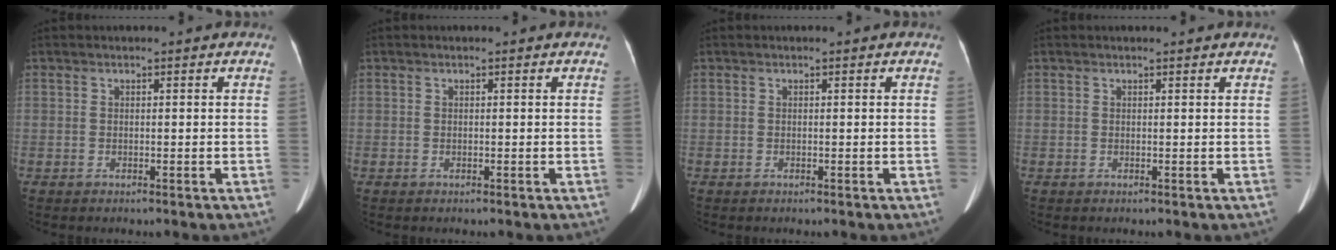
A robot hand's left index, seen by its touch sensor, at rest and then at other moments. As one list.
[{"total": 0.0}, {"total": 0.0}, {"total": 1.4, "force": [1.4, 0.2, 0.4], "torque": [-0.008, 0.009, 0.013]}]